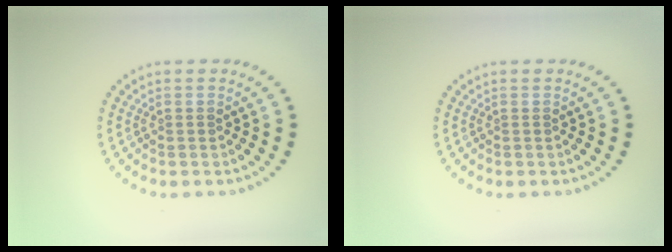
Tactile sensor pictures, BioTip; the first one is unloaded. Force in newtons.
{"total": 0.0}